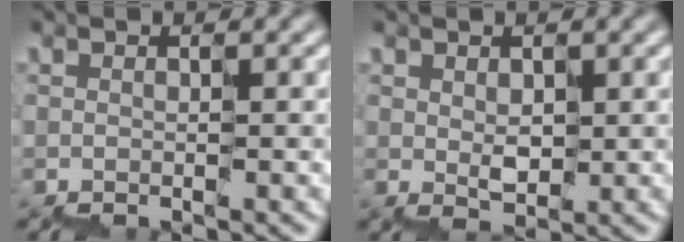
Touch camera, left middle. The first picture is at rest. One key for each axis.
{"total": 2.0, "fx": 0.5, "fy": 1.5, "fz": 1.2, "tx": -0.023, "ty": 0.007, "tz": 0.016}